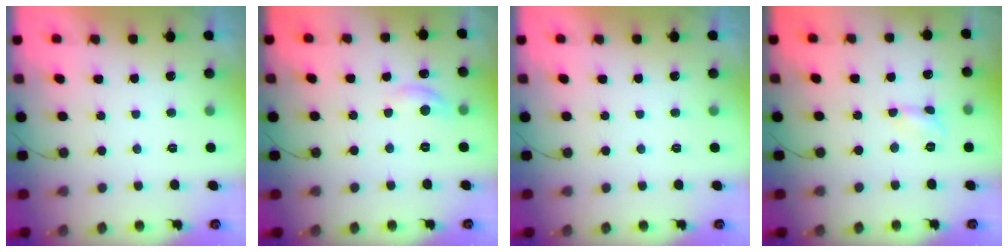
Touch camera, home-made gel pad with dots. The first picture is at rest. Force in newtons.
{"total": 7.5, "press": 7.5, "slide": 0.6}
{"total": 0.0}
{"total": 3.2, "press": 3.2, "slide": 0.3}